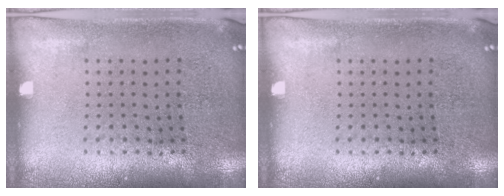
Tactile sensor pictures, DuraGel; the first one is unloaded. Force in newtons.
{"total": 0.0}